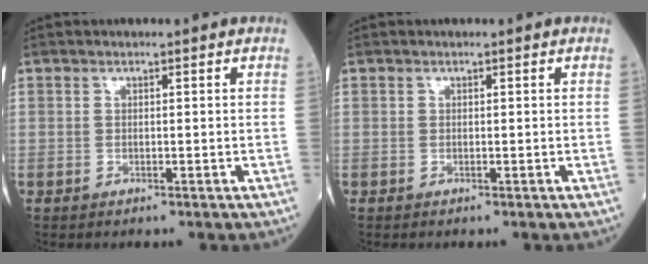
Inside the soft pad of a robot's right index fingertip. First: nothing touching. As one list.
[{"total": 0.0}]